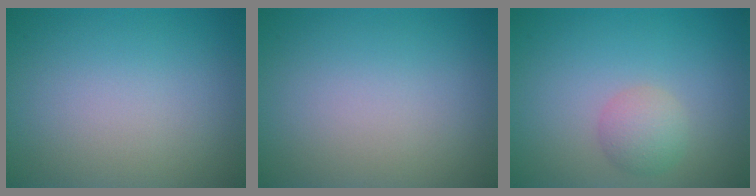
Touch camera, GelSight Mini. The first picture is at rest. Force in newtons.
{"total": 0.0}
{"total": 2.2, "press": 2.2, "slide": 0.1}